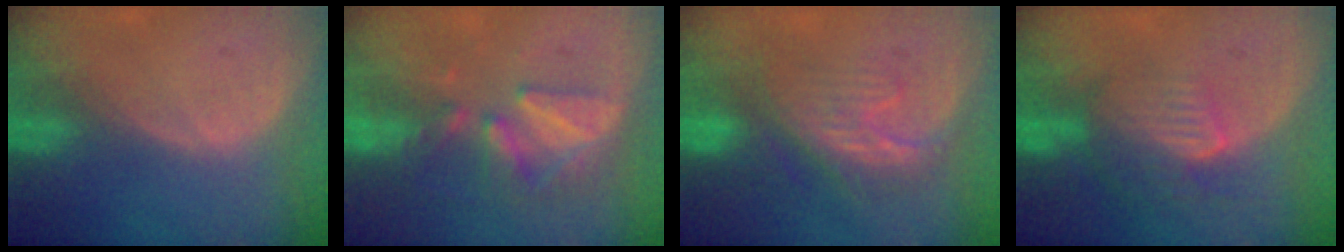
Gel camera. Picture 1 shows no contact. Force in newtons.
{"total": 8.6, "press": 7.7, "slide": 3.8}
{"total": 7.9, "press": 7.8, "slide": 1.4}
{"total": 8.1, "press": 7.3, "slide": 3.6}